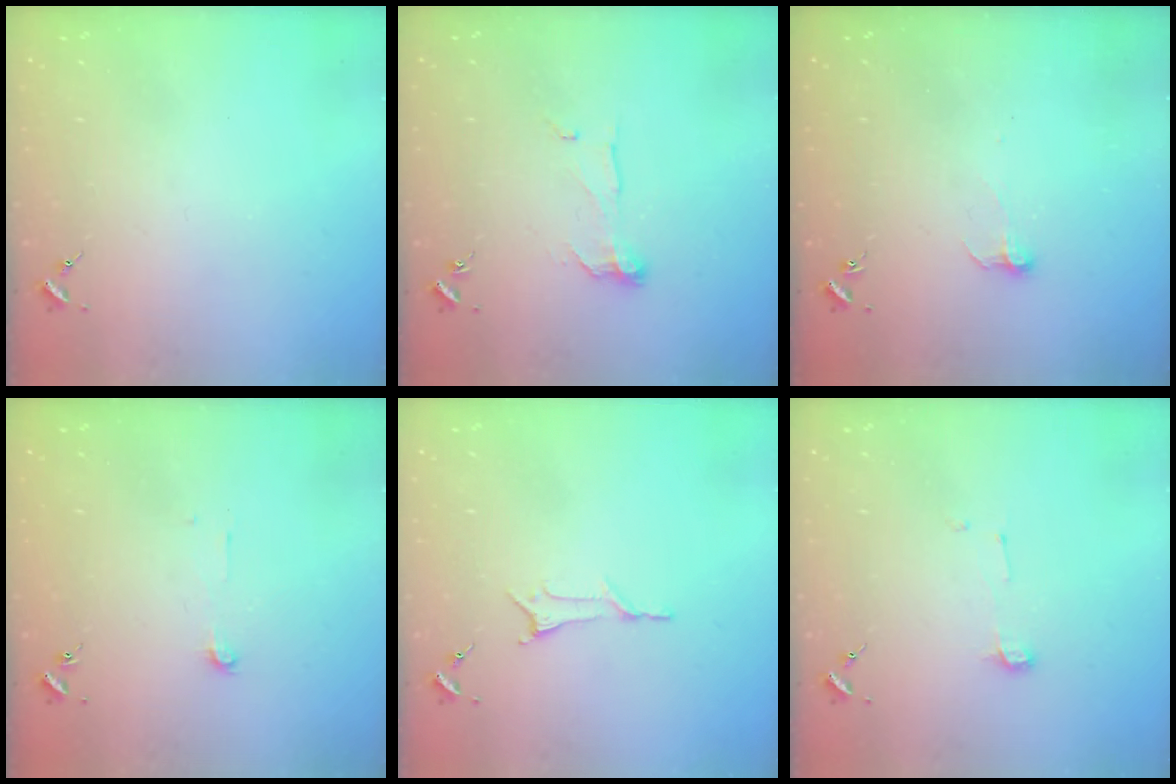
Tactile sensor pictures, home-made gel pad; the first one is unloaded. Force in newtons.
{"total": 7.9, "press": 7.8, "slide": 0.3}
{"total": 5.3, "press": 5.3, "slide": 0.6}
{"total": 3.8, "press": 3.8, "slide": 0.3}
{"total": 5.4, "press": 5.3, "slide": 0.6}
{"total": 3.9, "press": 3.9, "slide": 0.5}